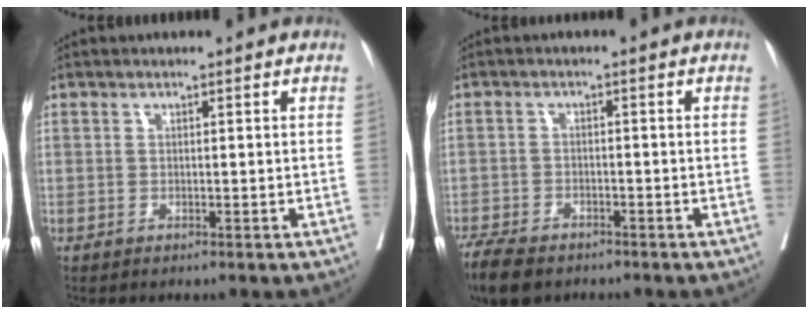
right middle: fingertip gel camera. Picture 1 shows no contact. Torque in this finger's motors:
{"motor_torque": [0.71, -0.74, 0.07, 0.06]}